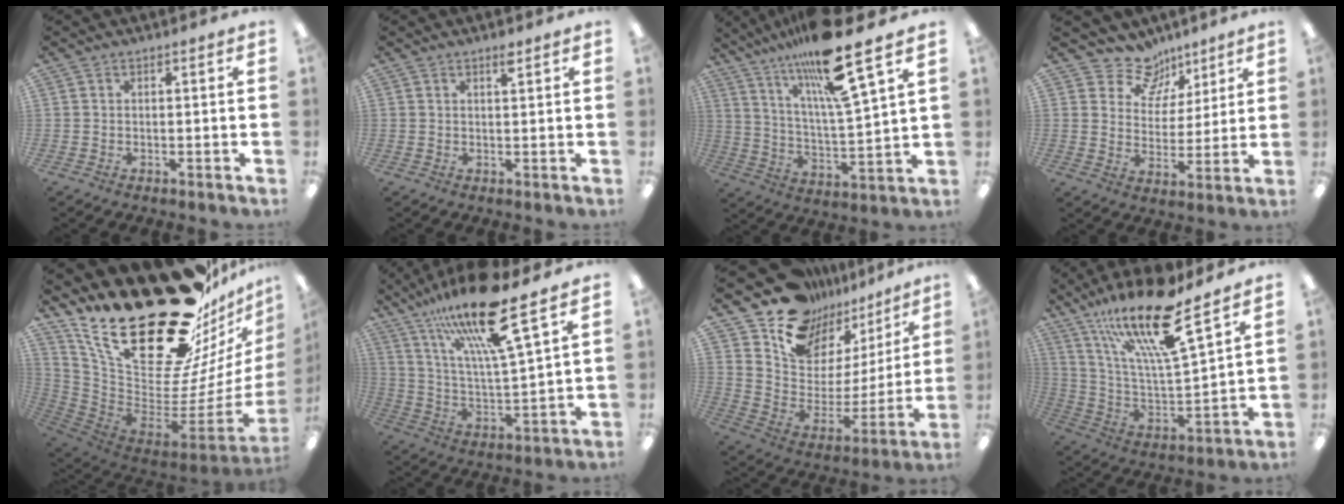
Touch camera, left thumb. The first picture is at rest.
{"total": 1.9, "force": [1.5, 0.3, 1.2], "torque": [-0.020, -0.002, 0.023]}
{"total": 19.1, "force": [14.6, 1.5, 12.3], "torque": [-0.226, -0.082, 0.232]}
{"total": 10.6, "force": [7.9, 6.7, 1.8], "torque": [-0.041, -0.058, 0.150]}
{"total": 37.7, "force": [24.0, 17.2, 23.5], "torque": [-0.344, -0.183, 0.464]}
{"total": 20.2, "force": [14.6, 3.1, 13.5], "torque": [-0.252, -0.074, 0.236]}
{"total": 14.5, "force": [11.4, 8.6, 2.7], "torque": [-0.060, -0.105, 0.204]}
{"total": 21.3, "force": [15.1, 4.5, 14.3], "torque": [-0.269, -0.087, 0.248]}